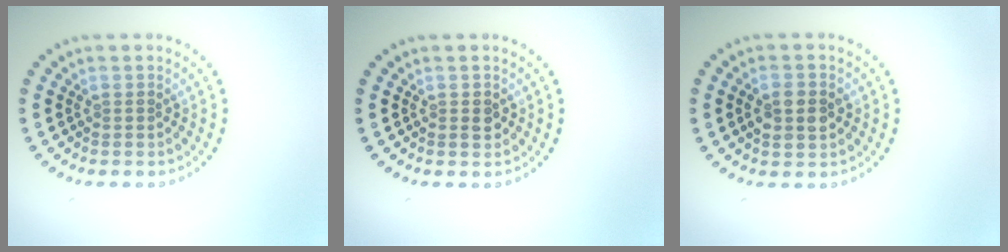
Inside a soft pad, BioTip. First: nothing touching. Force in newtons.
{"total": 1.2, "press": 1.2, "slide": 0.3}
{"total": 2.8, "press": 2.8, "slide": 0.1}